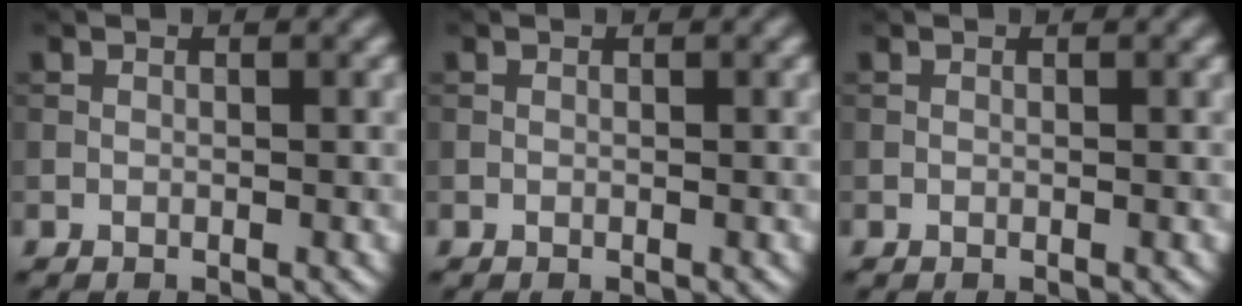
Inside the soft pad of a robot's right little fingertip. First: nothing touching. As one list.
[{"total": 0.0}, {"total": 0.0}]